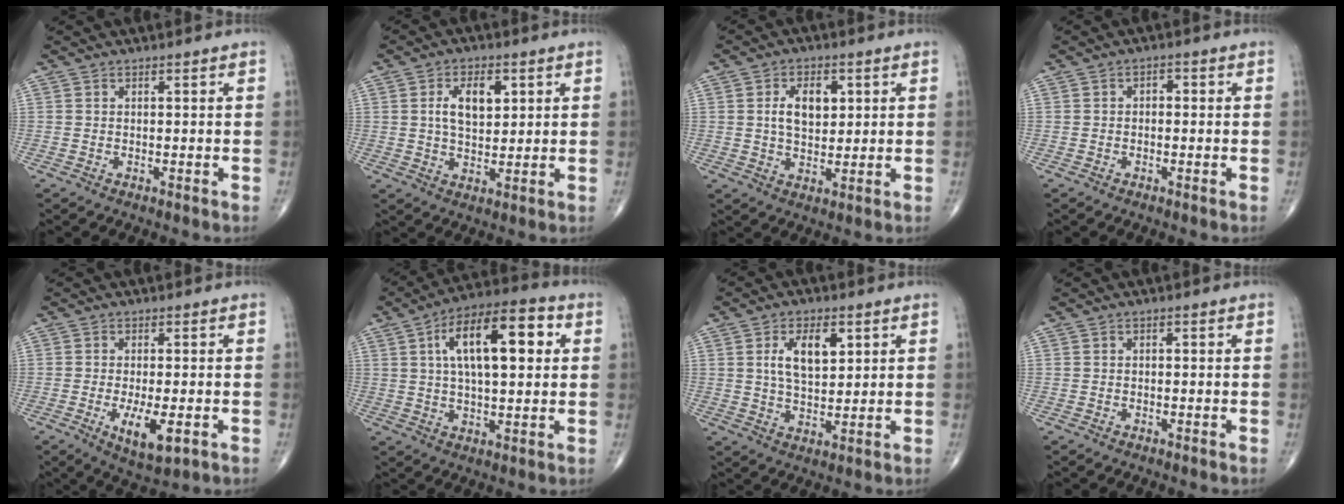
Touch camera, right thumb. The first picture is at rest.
{"total": 7.6, "force": [2.1, 4.2, 5.9], "torque": [-0.084, -0.006, 0.037]}
{"total": 7.2, "force": [1.7, 4.4, 5.5], "torque": [-0.072, -0.006, 0.028]}
{"total": 1.6, "force": [0.0, 1.1, 1.2], "torque": [-0.005, 0.007, -0.008]}
{"total": 7.4, "force": [-2.2, 2.5, 6.6], "torque": [-0.111, -0.017, -0.032]}
{"total": 17.0, "force": [4.3, 7.2, 14.8], "torque": [-0.223, 0.017, 0.062]}
{"total": 8.5, "force": [2.7, 4.4, 6.7], "torque": [-0.102, -0.011, 0.049]}
{"total": 0.5, "force": [0.0, 0.4, 0.4], "torque": [-0.001, 0.002, -0.003]}